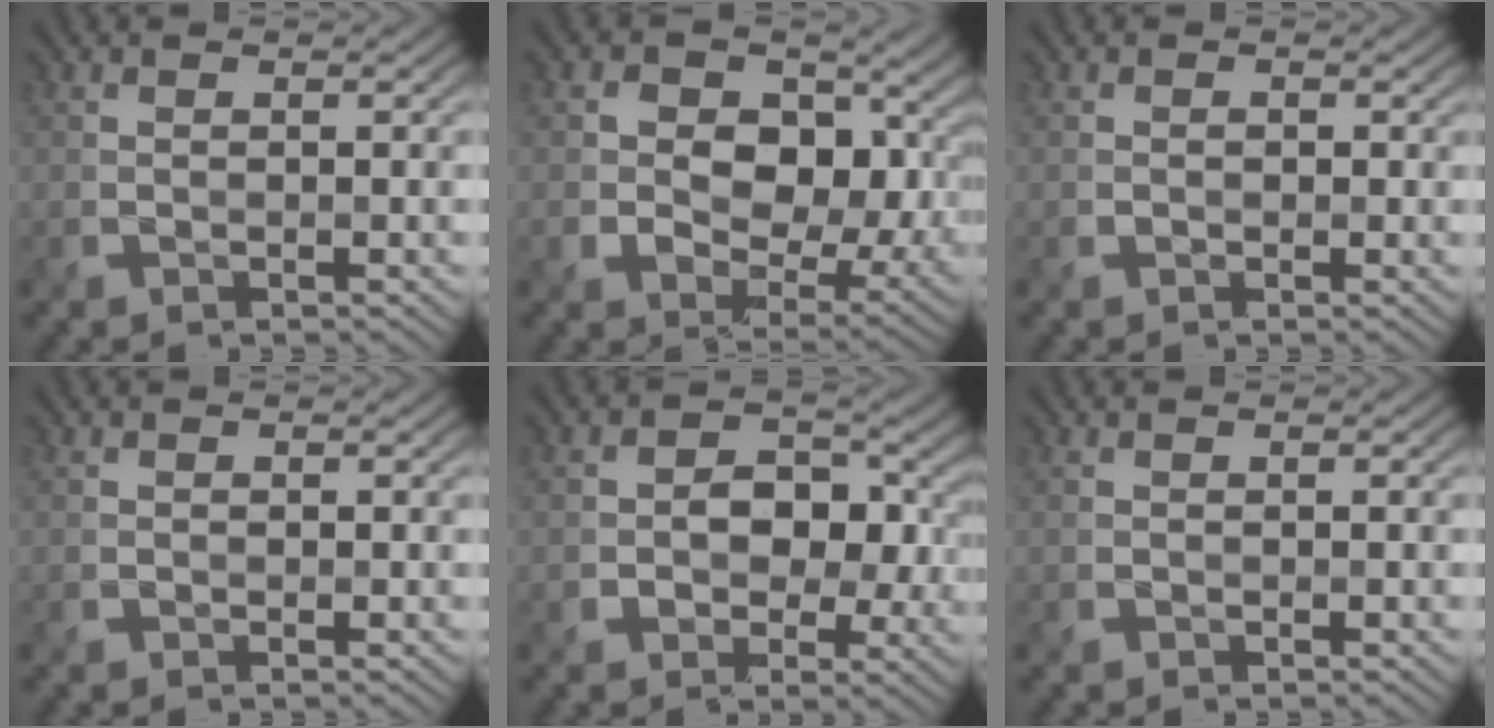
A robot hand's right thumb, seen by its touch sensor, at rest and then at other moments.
{"total": 13.2, "force": [1.6, 9.4, 9.0], "torque": [-0.135, -0.007, 0.030]}
{"total": 0.8, "force": [0.0, 0.7, 0.3], "torque": [-0.001, -0.005, 0.004]}
{"total": 0.0}
{"total": 6.8, "force": [0.1, 5.4, 4.1], "torque": [-0.061, -0.008, -0.008]}
{"total": 0.0}